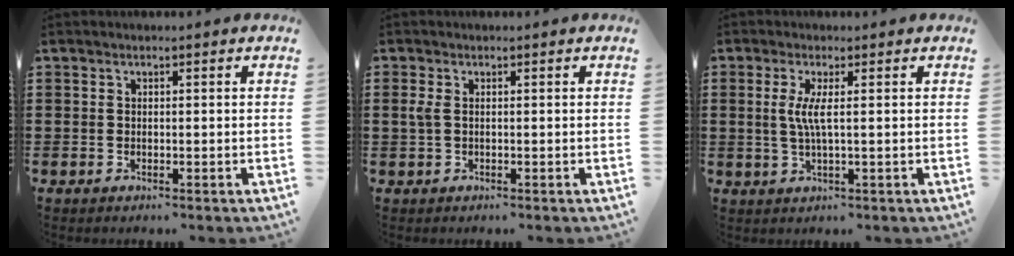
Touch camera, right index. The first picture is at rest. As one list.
[{"total": 1.8, "force": [0.2, 0.8, 1.6], "torque": [-0.048, -0.001, -0.003]}, {"total": 3.8, "force": [0.4, 0.1, 3.8], "torque": [-0.079, -0.009, 0.002]}]